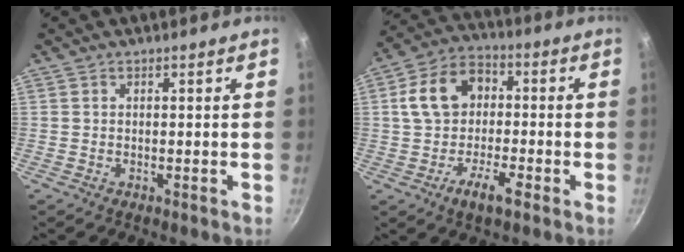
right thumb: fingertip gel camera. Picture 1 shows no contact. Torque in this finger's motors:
{"motor_torque": [-0.42, 0.76, 0.63, -0.59, 0.11]}